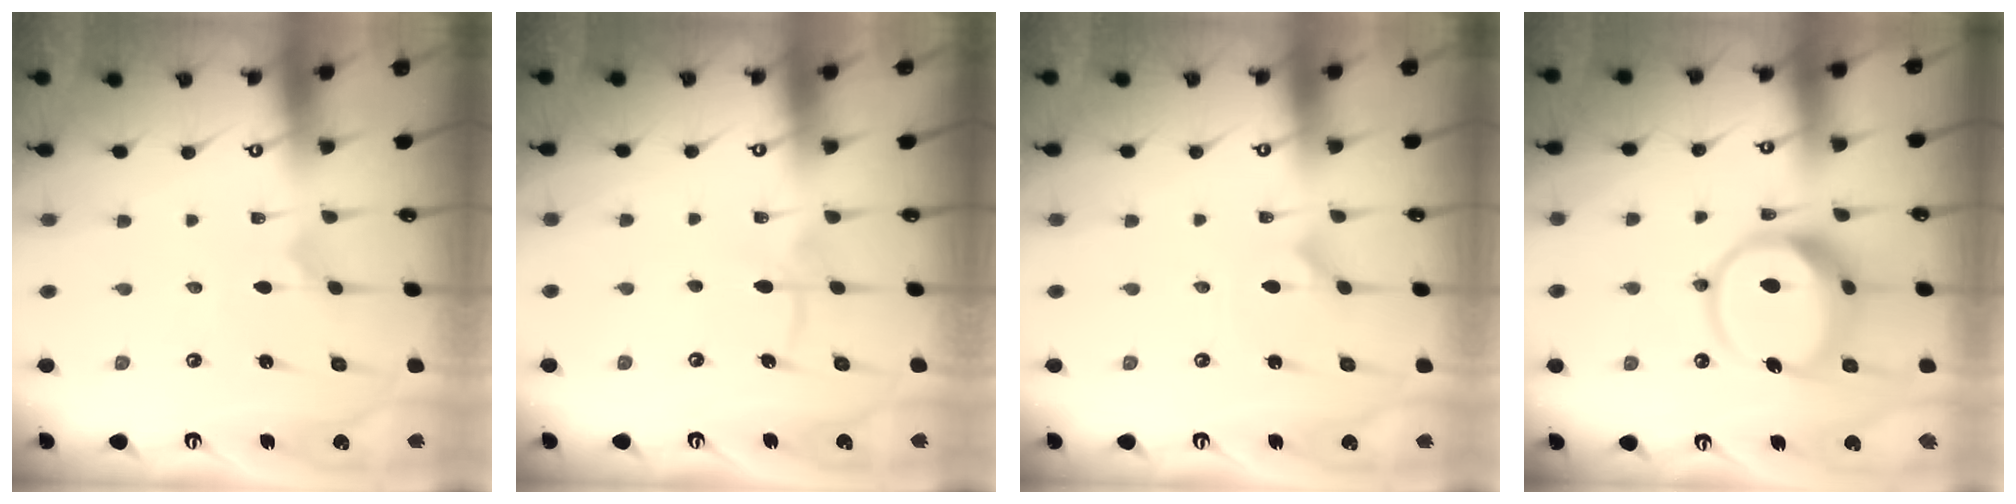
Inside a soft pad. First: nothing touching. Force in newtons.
{"total": 6.2, "press": 6.2, "slide": 0.8}
{"total": 1.6, "press": 1.6, "slide": 0.1}
{"total": 13.1, "press": 13.0, "slide": 1.6}